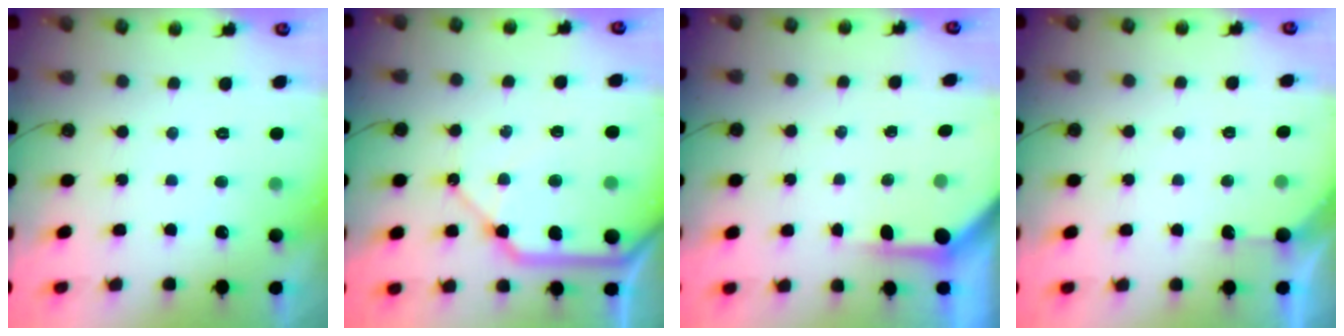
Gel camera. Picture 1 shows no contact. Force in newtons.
{"total": 15.7, "press": 15.5, "slide": 2.1}
{"total": 3.7, "press": 3.7, "slide": 0.4}
{"total": 2.3, "press": 2.3, "slide": 0.3}